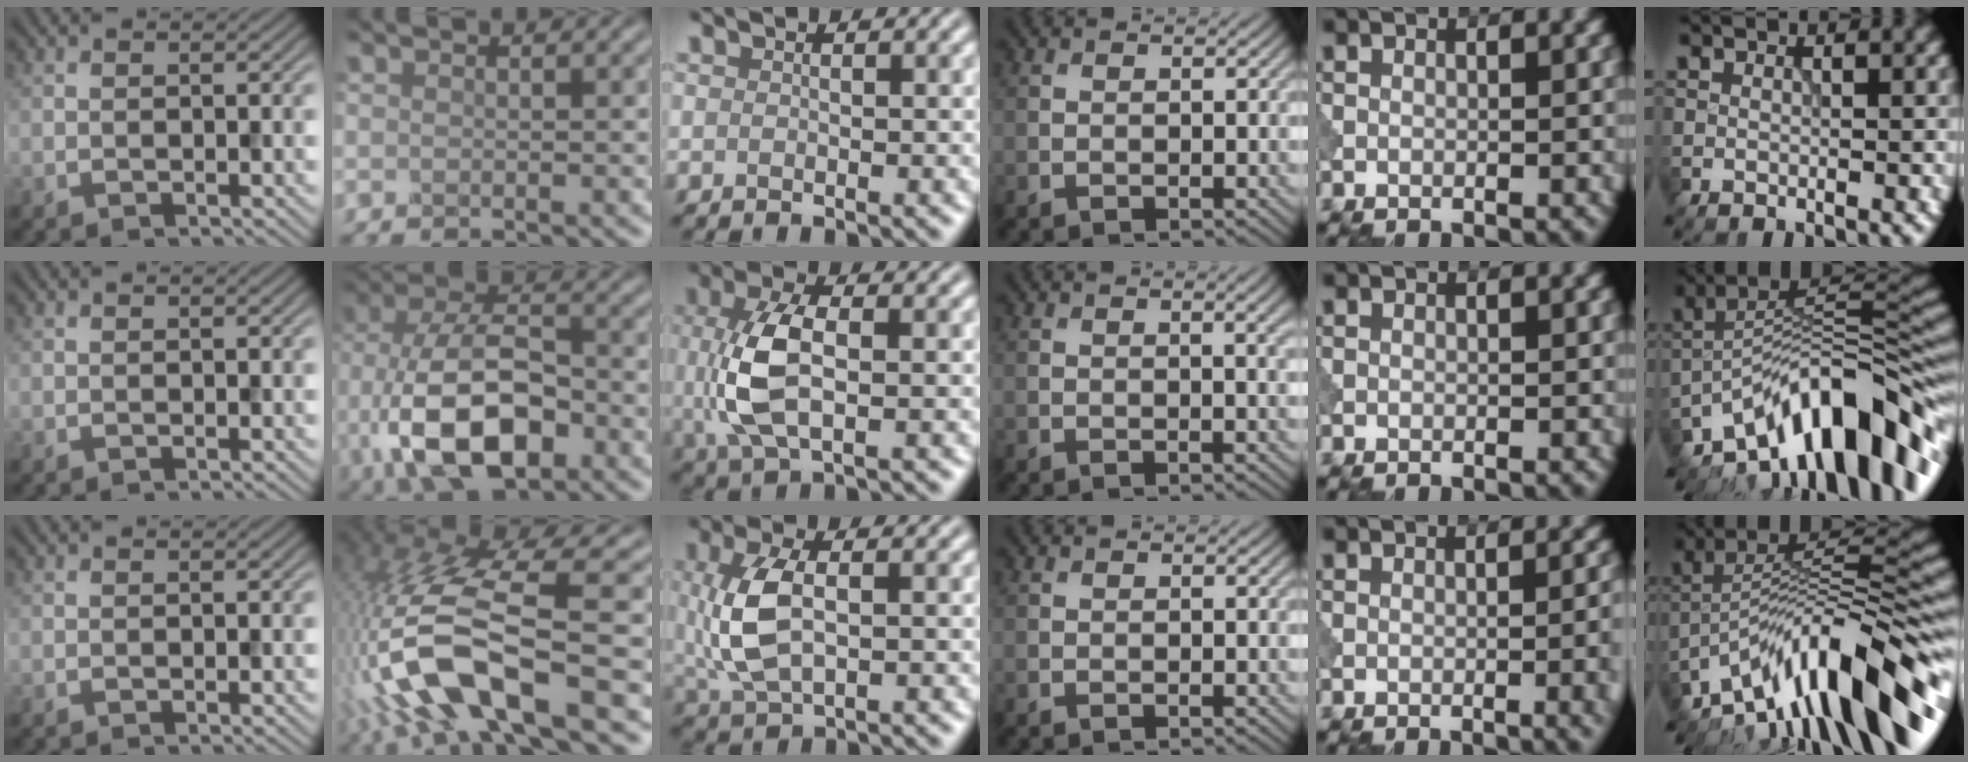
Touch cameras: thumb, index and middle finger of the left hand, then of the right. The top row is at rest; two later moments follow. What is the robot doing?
{"motion": "dispense", "object": "dispenser bottle"}